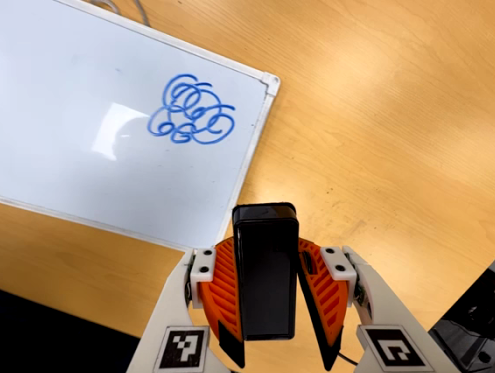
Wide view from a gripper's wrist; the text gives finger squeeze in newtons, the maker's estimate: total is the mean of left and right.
{"total": 6.1, "left": 5.5, "right": 6.7}